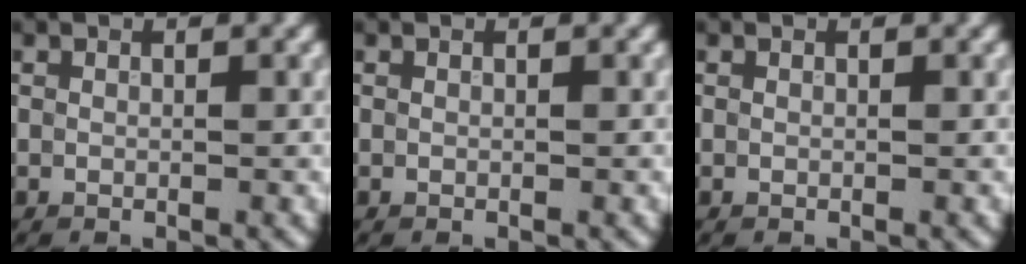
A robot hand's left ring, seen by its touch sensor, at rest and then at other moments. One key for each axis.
{"total": 0.0}
{"total": 0.0}